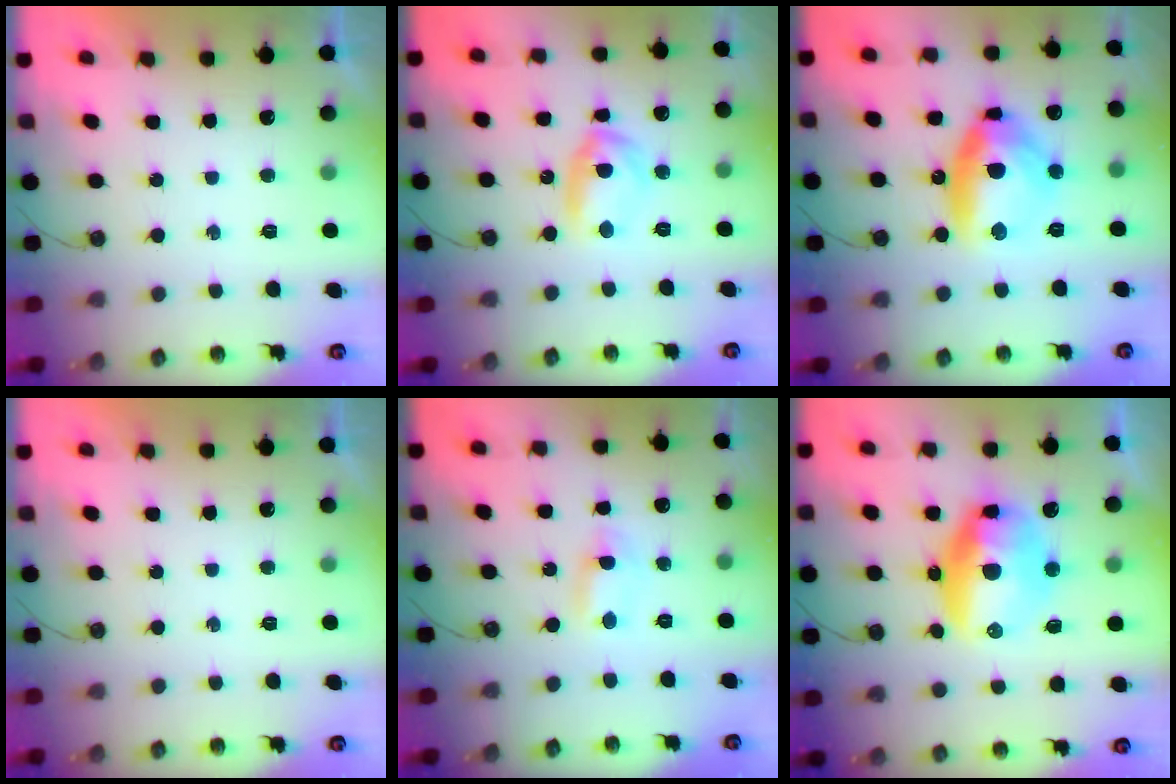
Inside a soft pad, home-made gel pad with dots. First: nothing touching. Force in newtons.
{"total": 10.4, "press": 10.4, "slide": 0.8}
{"total": 14.4, "press": 14.2, "slide": 2.4}
{"total": 0.0}
{"total": 1.1, "press": 0.8, "slide": 0.6}
{"total": 13.4, "press": 13.4, "slide": 0.9}